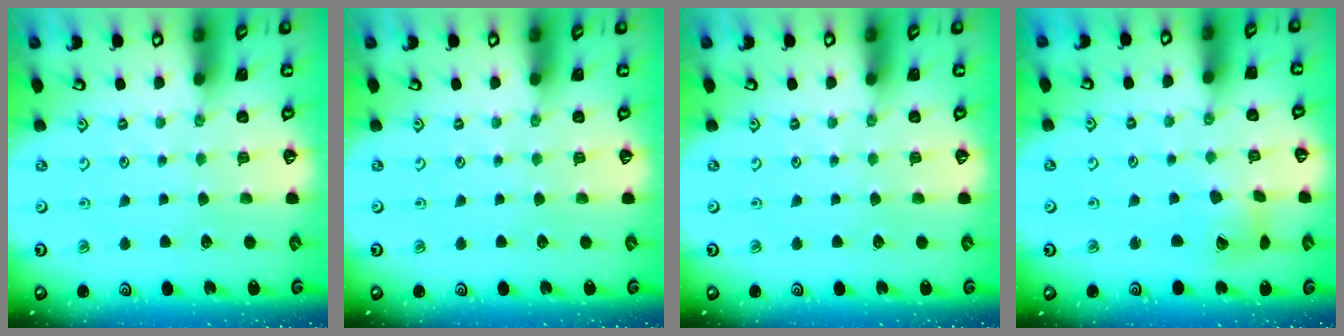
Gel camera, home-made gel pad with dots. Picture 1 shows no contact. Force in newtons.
{"total": 0.0}
{"total": 0.0}
{"total": 8.1, "press": 8.1, "slide": 1.0}